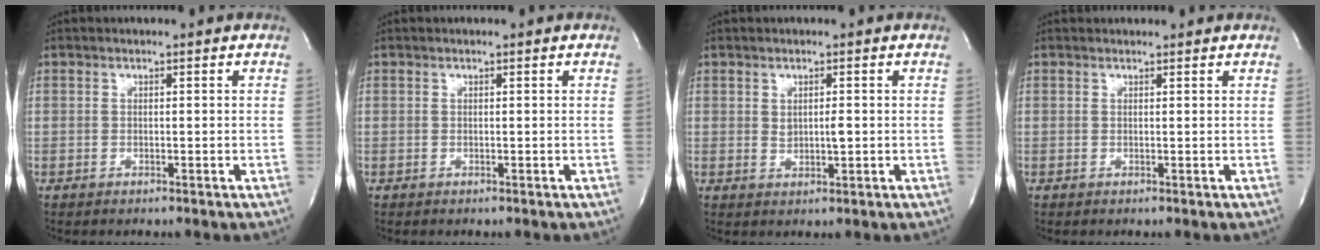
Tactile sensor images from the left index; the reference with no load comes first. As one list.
[{"total": 0.0}, {"total": 2.0, "force": [0.3, 0.8, 1.8], "torque": [-0.033, -0.003, 0.009]}, {"total": 2.0, "force": [2.0, 0.3, 0.3], "torque": [-0.011, 0.018, 0.026]}]